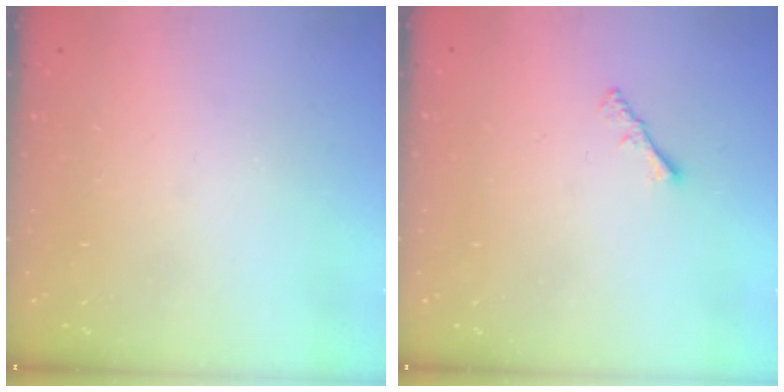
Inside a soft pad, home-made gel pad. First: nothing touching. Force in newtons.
{"total": 1.3, "press": 1.3, "slide": 0.4}